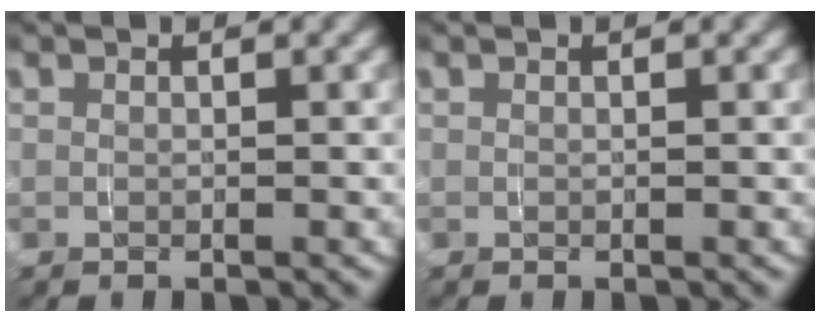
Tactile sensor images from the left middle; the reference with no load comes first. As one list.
[{"total": 0.0}]